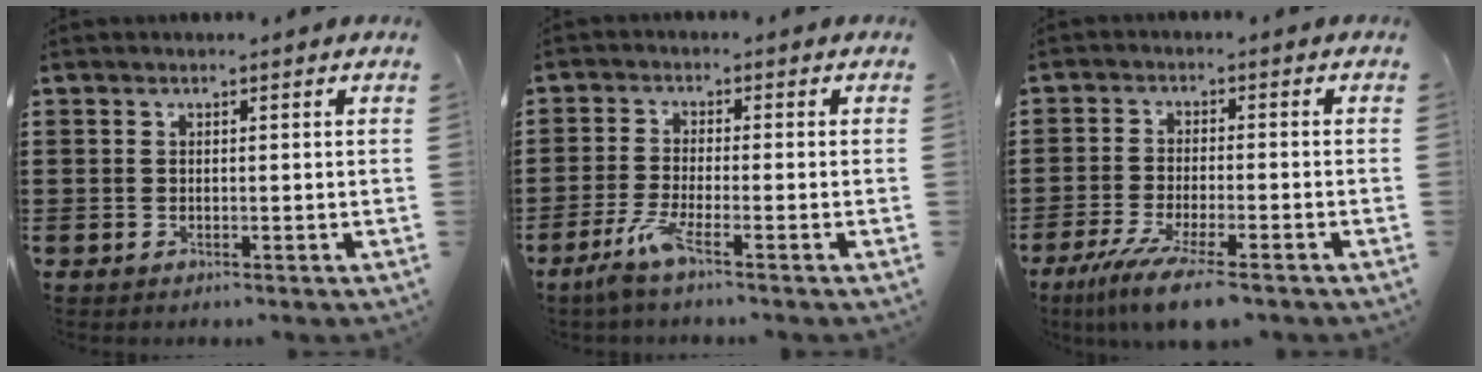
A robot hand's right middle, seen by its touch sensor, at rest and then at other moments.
{"total": 4.3, "force": [-2.5, 0.2, 3.5], "torque": [-0.086, -0.013, -0.051]}
{"total": 7.3, "force": [-5.5, 0.5, 4.8], "torque": [-0.099, -0.019, -0.102]}